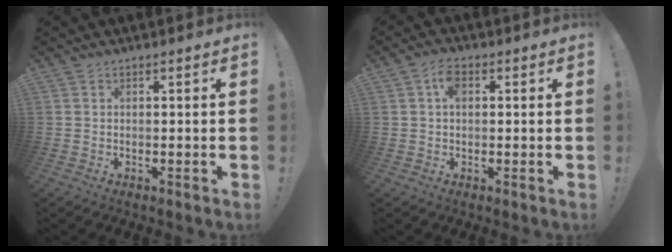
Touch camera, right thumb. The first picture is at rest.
{"total": 4.6, "force": [1.1, 2.9, 3.4], "torque": [-0.057, 0.007, 0.017]}